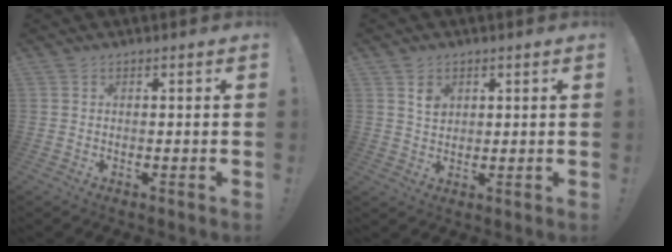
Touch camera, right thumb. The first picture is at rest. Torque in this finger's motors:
{"motor_torque": [1.27, 0.97, 0.56, -0.72, -0.02]}